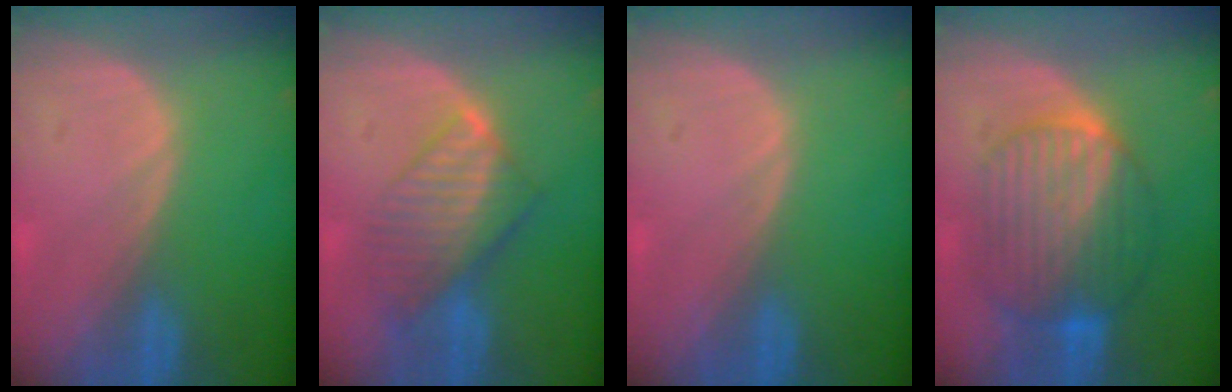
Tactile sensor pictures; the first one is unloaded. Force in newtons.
{"total": 8.1, "press": 7.1, "slide": 4.0}
{"total": 0.0}
{"total": 10.2, "press": 10.2, "slide": 0.8}